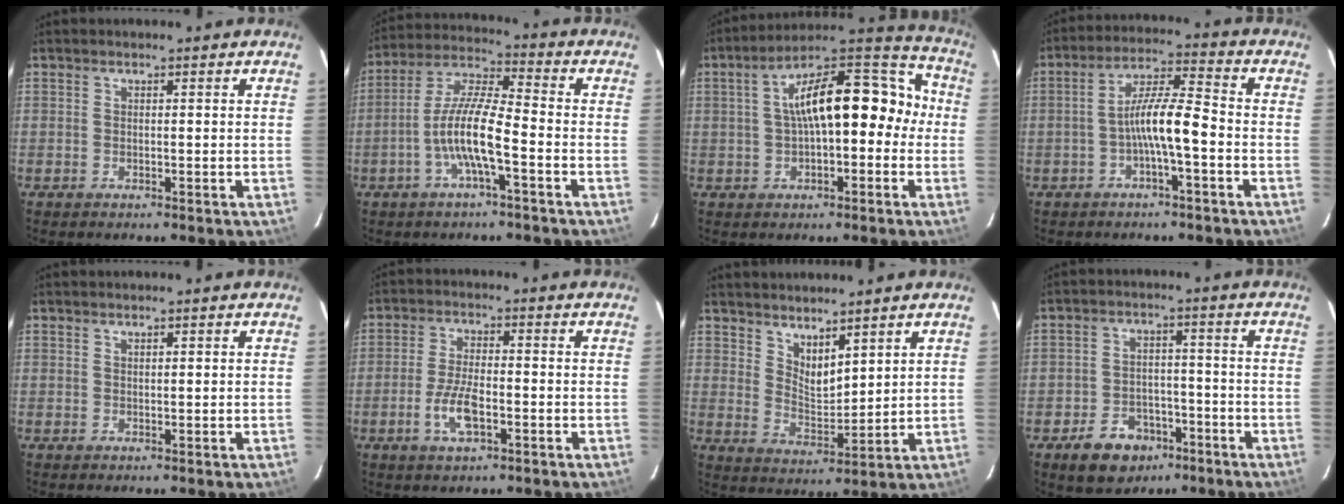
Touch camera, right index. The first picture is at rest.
{"total": 9.9, "force": [-3.7, 1.4, 9.1], "torque": [-0.193, 0.005, -0.074]}
{"total": 17.1, "force": [-0.3, 7.8, 15.2], "torque": [-0.240, 0.051, -0.008]}
{"total": 7.8, "force": [-2.6, 0.8, 7.3], "torque": [-0.147, 0.015, -0.046]}
{"total": 0.7, "force": [0.5, 0.2, 0.3], "torque": [-0.006, 0.002, 0.010]}
{"total": 6.7, "force": [-2.6, 2.6, 5.6], "torque": [-0.120, -0.004, -0.050]}
{"total": 6.3, "force": [4.9, 2.2, 3.2], "torque": [-0.048, -0.008, 0.092]}
{"total": 9.4, "force": [-5.5, 6.7, 3.6], "torque": [-0.089, 0.022, -0.069]}